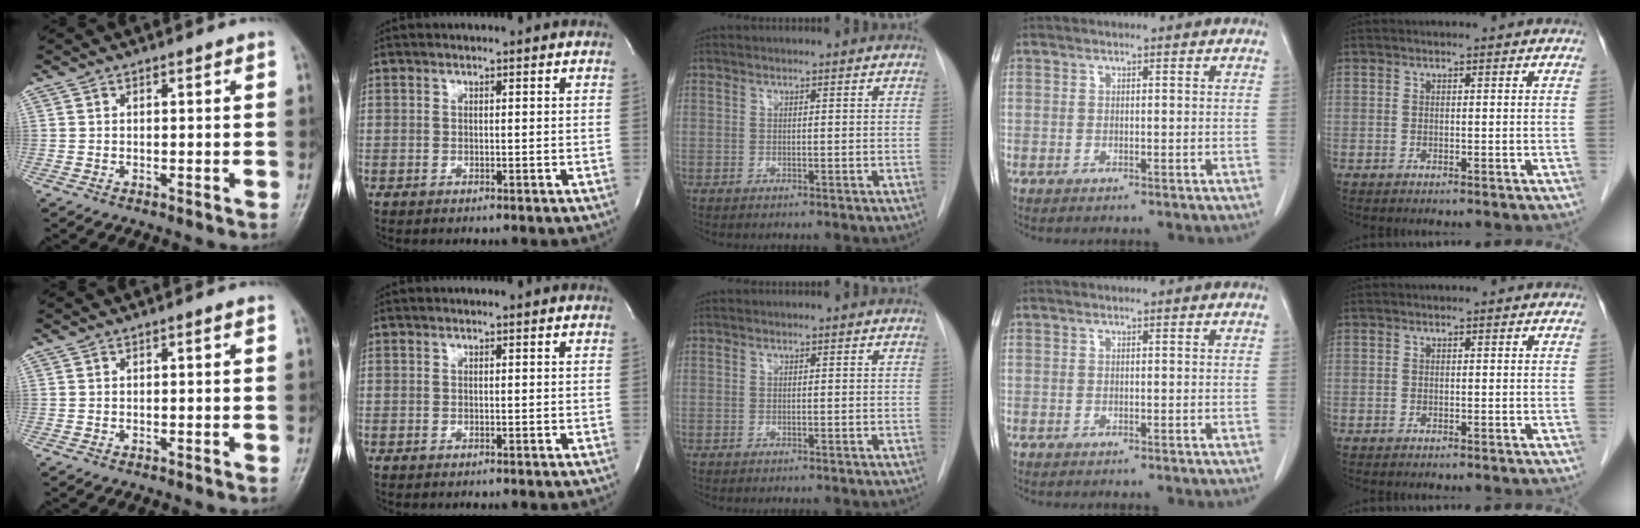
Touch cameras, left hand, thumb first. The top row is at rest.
{}